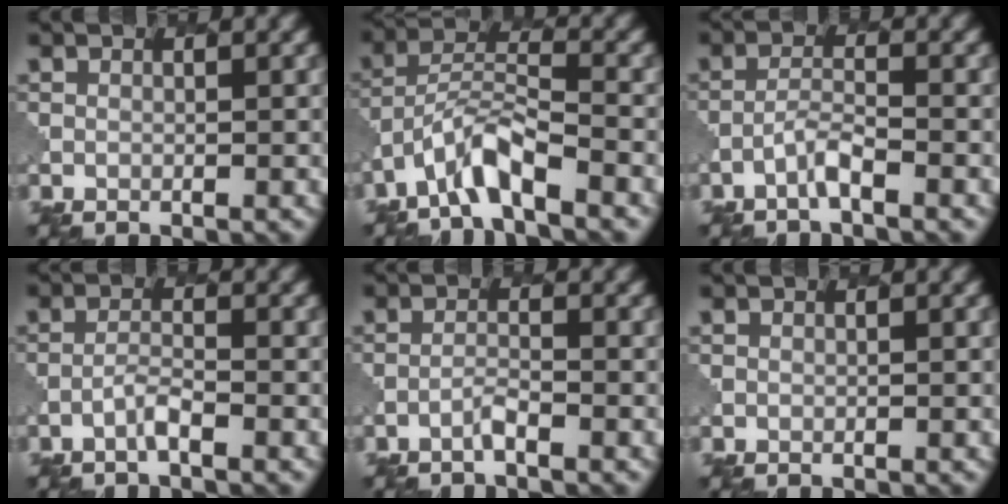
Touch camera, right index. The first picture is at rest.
{"total": 4.4, "force": [-3.2, 0.9, 2.9], "torque": [-0.056, 0.005, -0.066]}
{"total": 1.7, "force": [-1.2, 0.1, 1.2], "torque": [-0.027, 0.006, -0.032]}
{"total": 1.2, "force": [-0.8, 0.1, 0.9], "torque": [-0.020, 0.005, -0.022]}
{"total": 0.9, "force": [-0.7, 0.0, 0.5], "torque": [-0.011, 0.004, -0.018]}
{"total": 0.0}